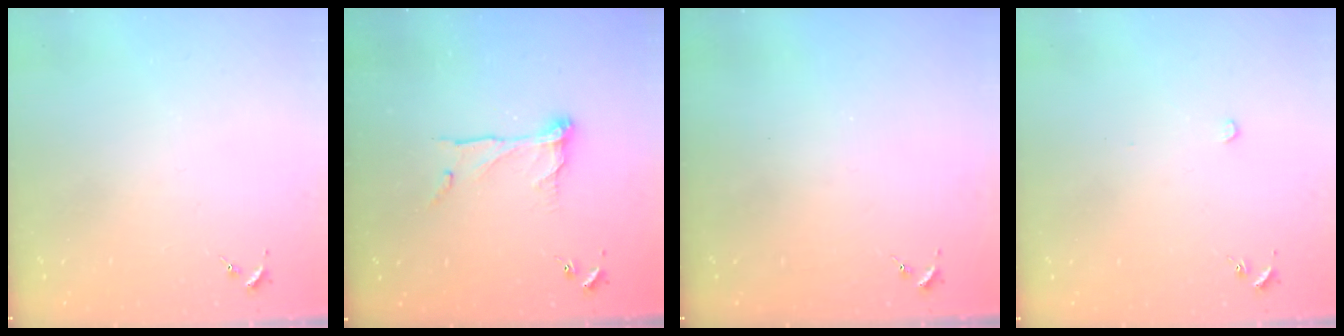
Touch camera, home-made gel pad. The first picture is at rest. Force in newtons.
{"total": 11.4, "press": 11.3, "slide": 1.0}
{"total": 0.0}
{"total": 3.0, "press": 2.9, "slide": 0.4}